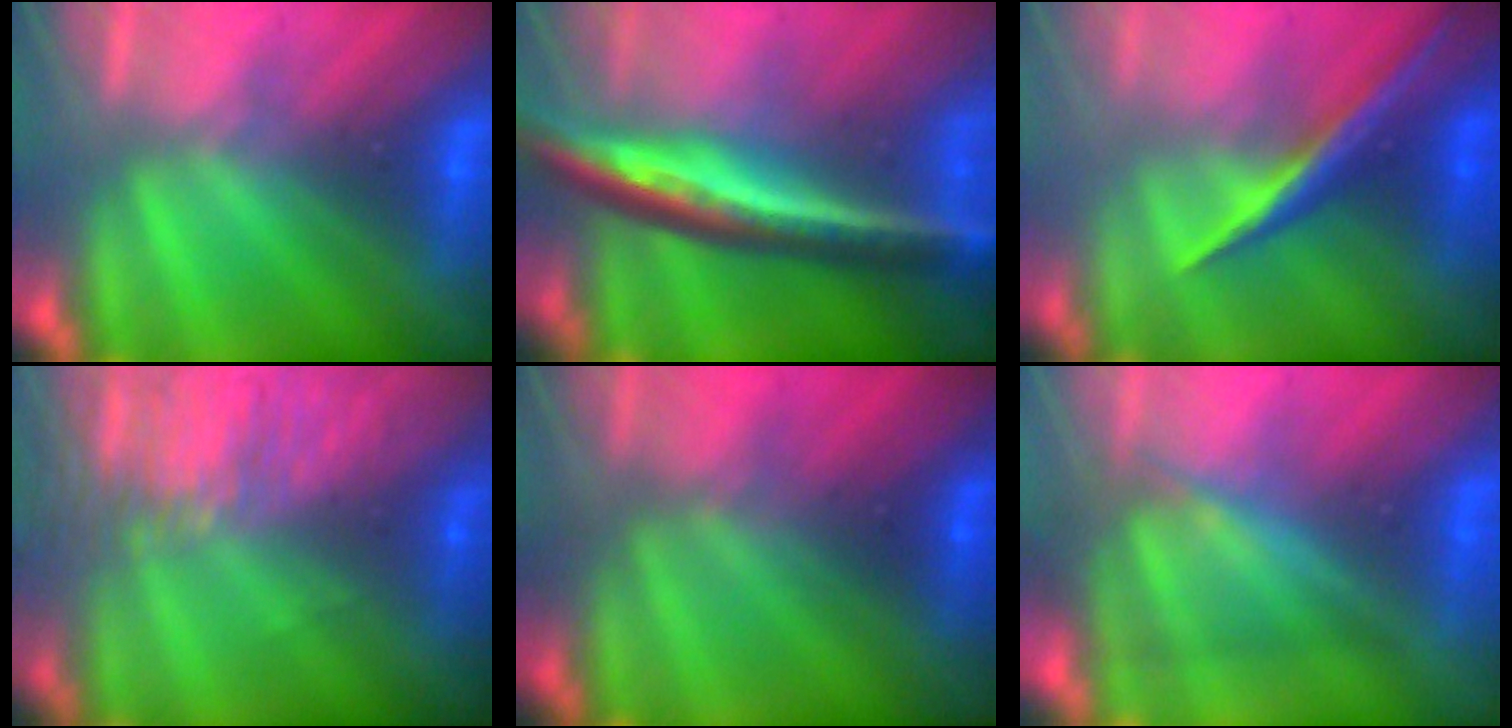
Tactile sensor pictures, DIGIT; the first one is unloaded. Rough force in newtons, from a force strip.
{"total": 5.7}
{"total": 1.8}
{"total": 5.7}
{"total": 1.9}
{"total": 4.7}